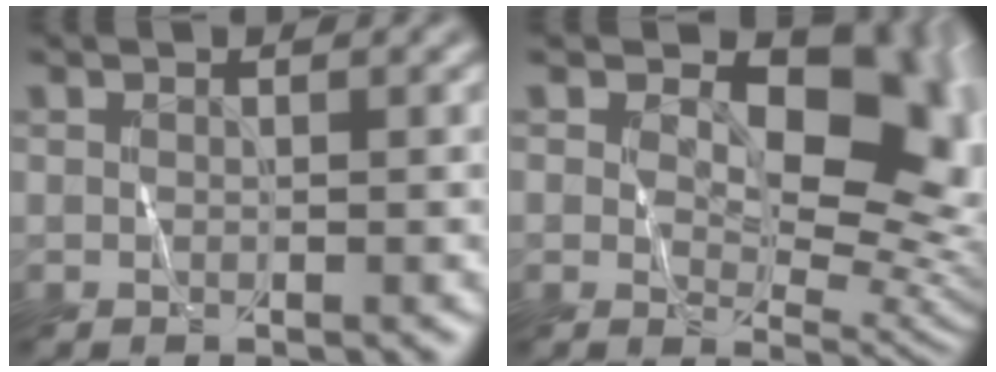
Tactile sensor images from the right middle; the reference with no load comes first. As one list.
[{"total": 10.3, "force": [2.9, 6.2, 7.7], "torque": [-0.102, -0.007, 0.047]}]